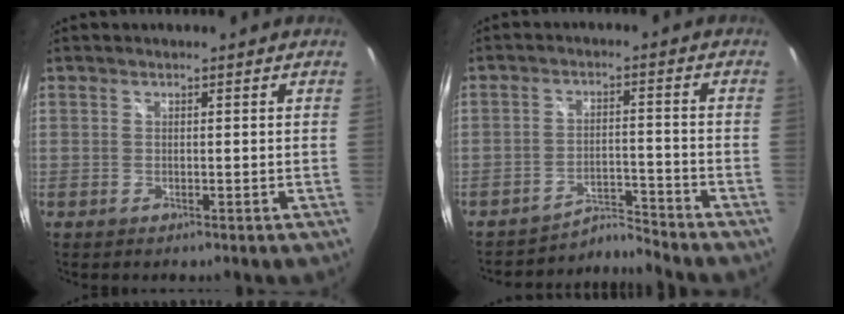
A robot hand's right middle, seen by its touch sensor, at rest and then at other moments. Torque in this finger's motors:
{"motor_torque": [-0.55, -0.14, 0.06, -0.02]}